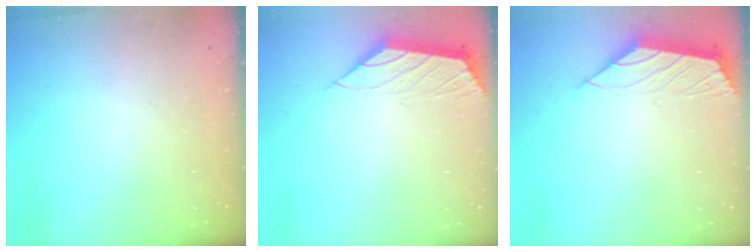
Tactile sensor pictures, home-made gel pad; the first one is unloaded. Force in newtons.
{"total": 1.6, "press": 1.5, "slide": 0.5}
{"total": 2.1, "press": 2.0, "slide": 0.5}